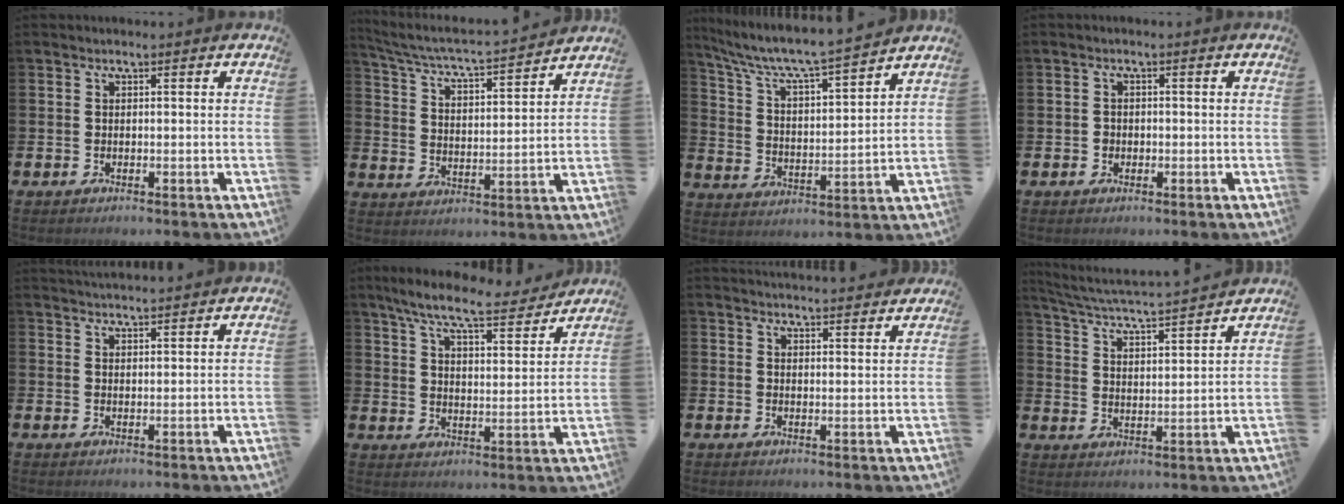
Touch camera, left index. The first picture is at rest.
{"total": 5.0, "force": [4.8, 0.2, 1.4], "torque": [-0.054, -0.046, 0.074]}
{"total": 7.2, "force": [6.8, 0.3, 2.5], "torque": [-0.082, -0.055, 0.112]}
{"total": 1.1, "force": [-0.3, 1.0, 0.3], "torque": [-0.005, 0.005, -0.008]}
{"total": 2.8, "force": [2.8, 0.0, -0.1], "torque": [-0.003, -0.015, 0.050]}
{"total": 8.4, "force": [7.5, 1.0, 3.6], "torque": [-0.095, -0.040, 0.129]}
{"total": 3.7, "force": [3.7, 0.0, -0.1], "torque": [-0.002, -0.025, 0.066]}
{"total": 4.6, "force": [4.5, -0.1, 1.2], "torque": [-0.047, -0.043, 0.070]}